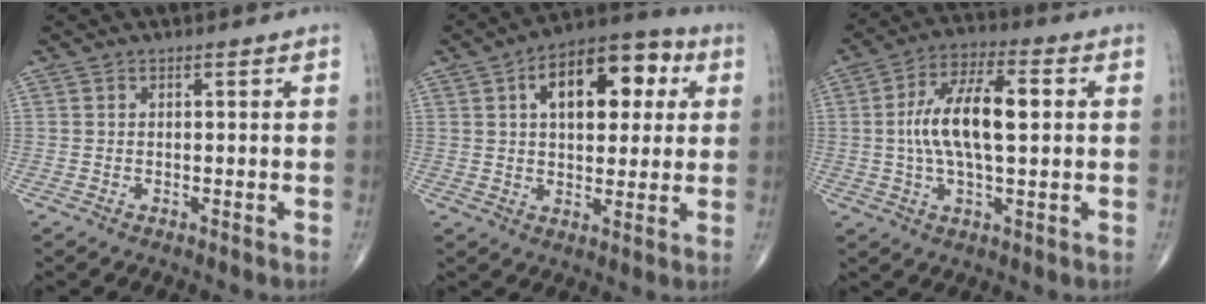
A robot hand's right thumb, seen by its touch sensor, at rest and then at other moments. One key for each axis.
{"total": 15.9, "fx": 4.7, "fy": 8.6, "fz": 12.5, "tx": -0.147, "ty": 0.017, "tz": 0.064}
{"total": 13.2, "fx": 1.1, "fy": 5.4, "fz": 12.1, "tx": -0.222, "ty": 0.016, "tz": 0.014}